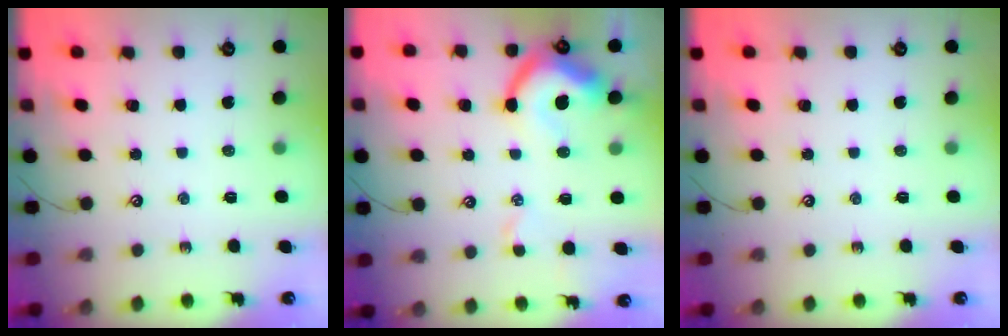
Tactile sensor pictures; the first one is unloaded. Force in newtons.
{"total": 10.4, "press": 10.3, "slide": 1.5}
{"total": 0.0}